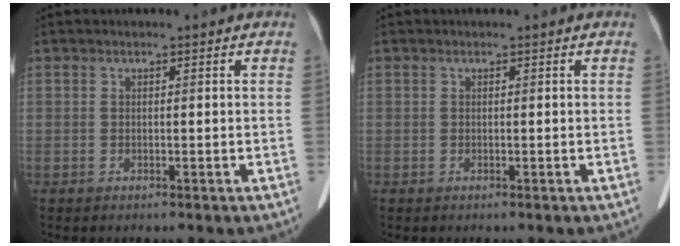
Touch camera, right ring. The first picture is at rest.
{"total": 0.0}